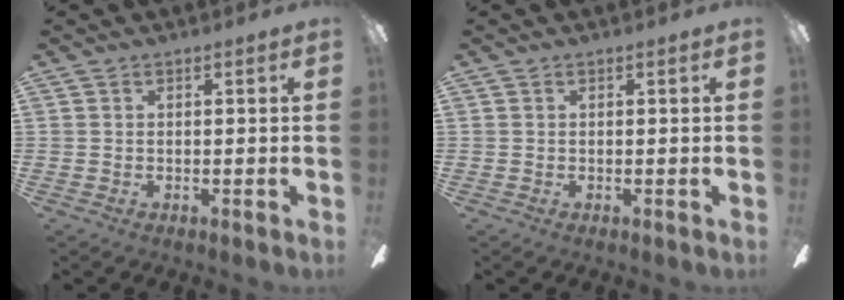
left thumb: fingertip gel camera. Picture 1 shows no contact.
{"total": 0.0}